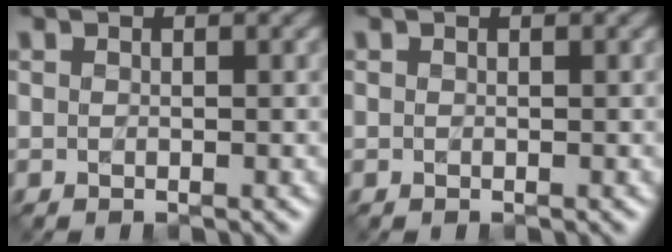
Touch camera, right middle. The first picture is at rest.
{"total": 0.0}